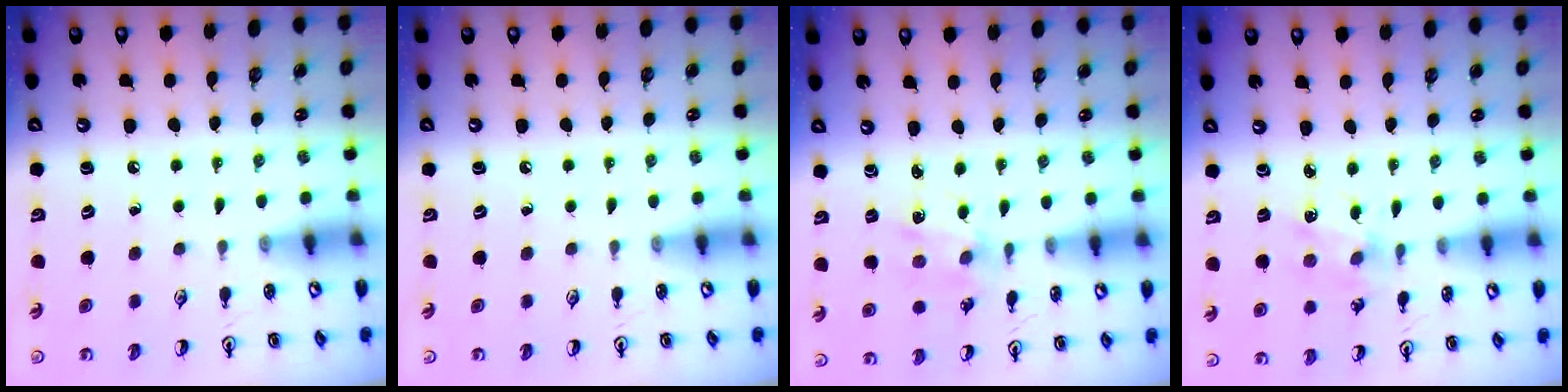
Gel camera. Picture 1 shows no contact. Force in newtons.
{"total": 0.0}
{"total": 2.0, "press": 1.8, "slide": 0.7}
{"total": 2.9, "press": 2.8, "slide": 0.3}